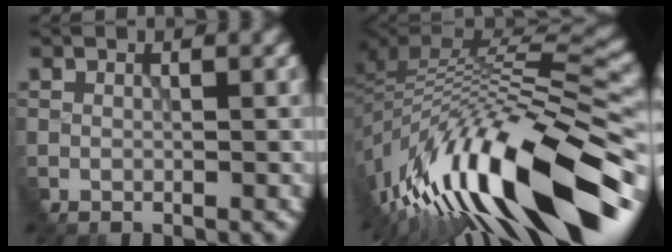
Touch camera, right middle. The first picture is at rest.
{"total": 15.9, "force": [-7.8, 5.5, 12.7], "torque": [-0.228, 0.016, -0.136]}